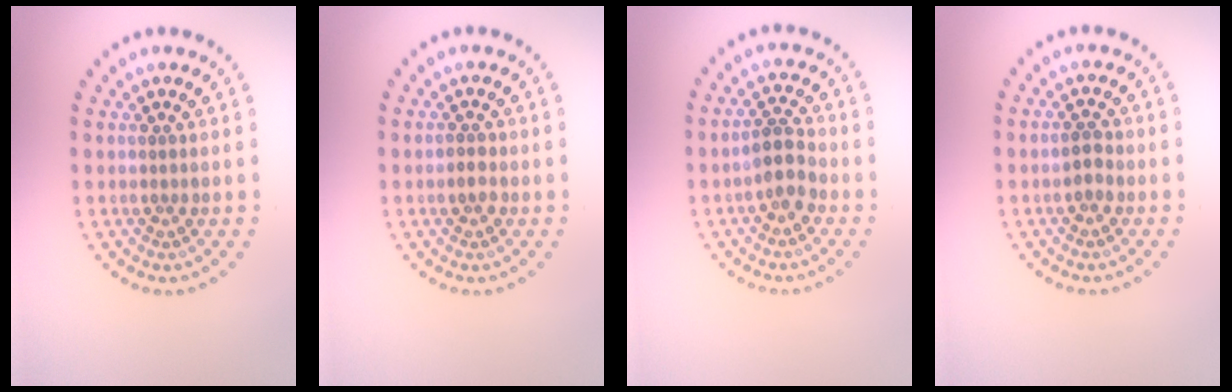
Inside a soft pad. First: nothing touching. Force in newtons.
{"total": 1.4, "press": 1.3, "slide": 0.2}
{"total": 2.9, "press": 2.7, "slide": 1.1}
{"total": 1.5, "press": 1.4, "slide": 0.2}